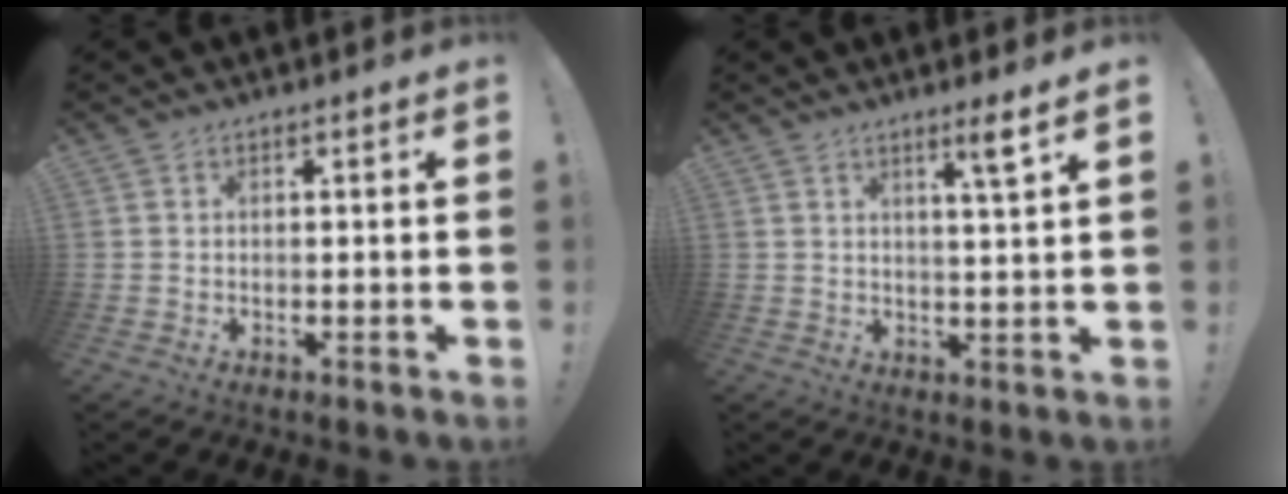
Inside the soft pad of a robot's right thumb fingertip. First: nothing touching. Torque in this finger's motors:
{"motor_torque": [0.08, -0.05, 0.08, 0.01, 0.01]}